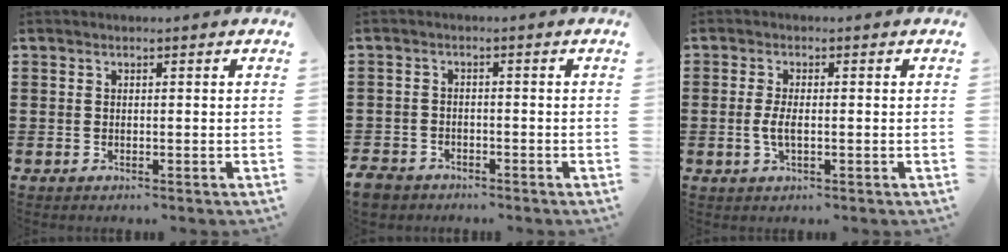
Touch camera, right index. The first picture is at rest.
{"total": 2.9, "force": [-2.7, 1.1, 0.3], "torque": [-0.017, 0.000, -0.060]}
{"total": 3.0, "force": [-0.4, 0.9, 2.8], "torque": [-0.065, -0.006, -0.013]}